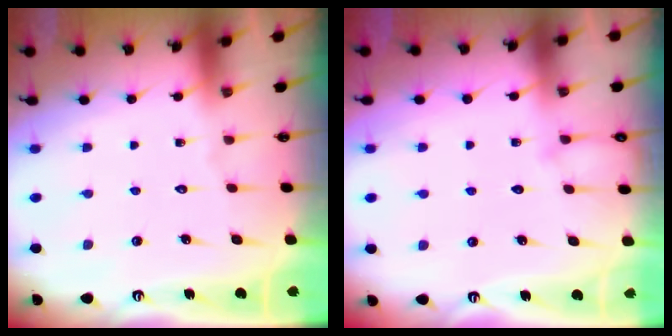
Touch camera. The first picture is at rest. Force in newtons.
{"total": 3.3, "press": 3.3, "slide": 0.3}